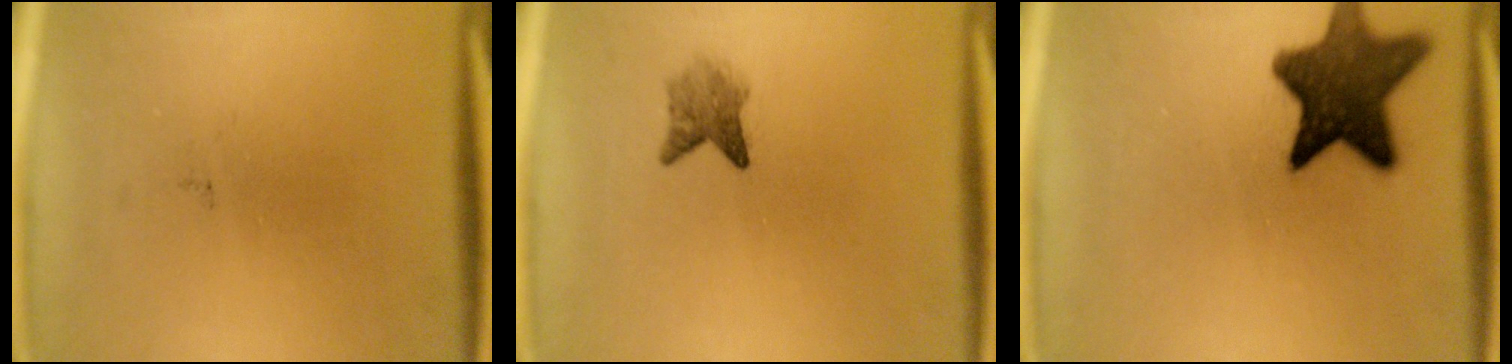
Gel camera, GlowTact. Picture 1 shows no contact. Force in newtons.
{"total": 2.6}
{"total": 12.3}